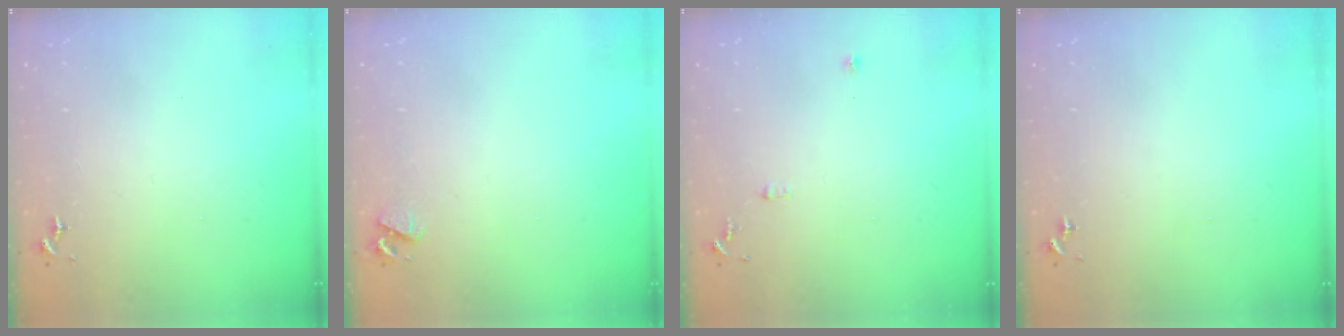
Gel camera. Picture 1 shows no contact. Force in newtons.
{"total": 4.1, "press": 4.0, "slide": 0.6}
{"total": 6.1, "press": 6.1, "slide": 0.7}
{"total": 0.0}